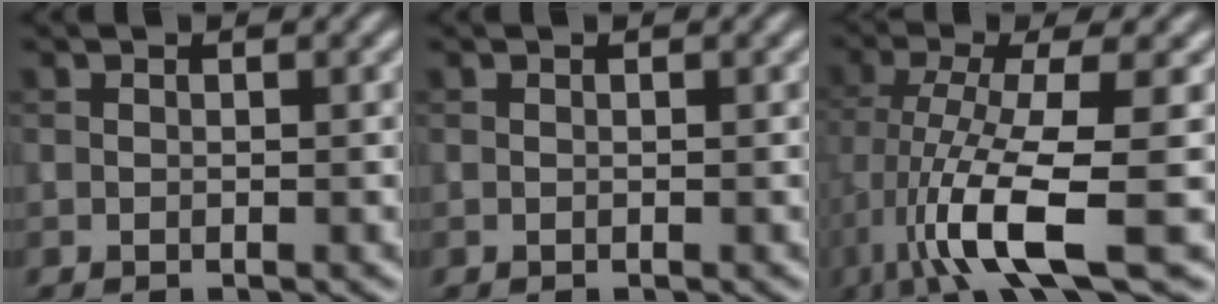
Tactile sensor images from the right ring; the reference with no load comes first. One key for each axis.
{"total": 0.0}
{"total": 9.6, "fx": -3.1, "fy": 2.3, "fz": 8.8, "tx": -0.168, "ty": -0.009, "tz": -0.056}